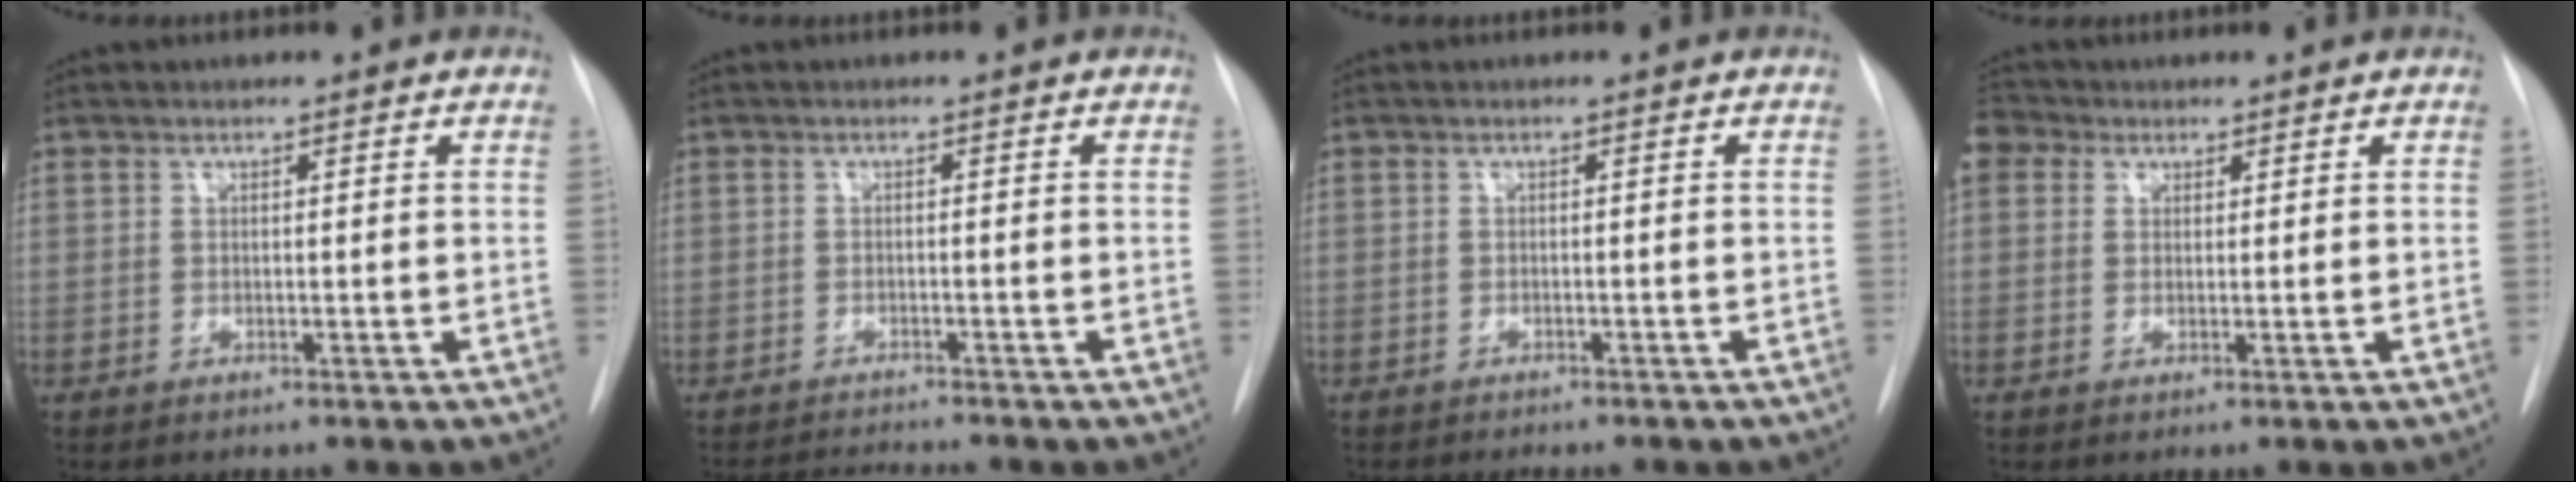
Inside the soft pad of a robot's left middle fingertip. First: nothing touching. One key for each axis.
{"total": 3.6, "fx": -3.5, "fy": -0.8, "fz": 0.5, "tx": -0.009, "ty": -0.017, "tz": -0.058}
{"total": 5.5, "fx": -4.8, "fy": 1.4, "fz": 2.4, "tx": -0.030, "ty": -0.006, "tz": -0.057}
{"total": 3.8, "fx": 1.8, "fy": 3.1, "fz": 1.2, "tx": -0.033, "ty": 0.018, "tz": 0.034}